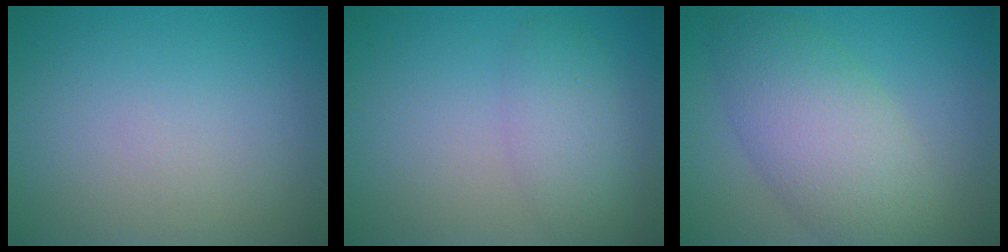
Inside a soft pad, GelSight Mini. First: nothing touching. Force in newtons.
{"total": 3.0, "press": 3.0, "slide": 0.1}
{"total": 6.7, "press": 6.7, "slide": 0.1}